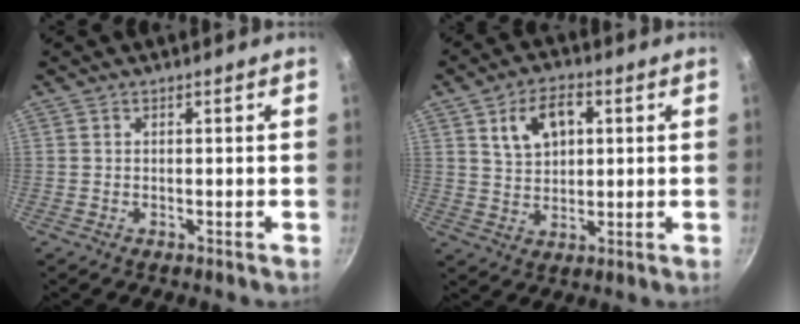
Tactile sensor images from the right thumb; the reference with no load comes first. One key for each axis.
{"total": 8.8, "fx": 2.8, "fy": 5.7, "fz": 6.1, "tx": -0.084, "ty": 0.001, "tz": 0.051}